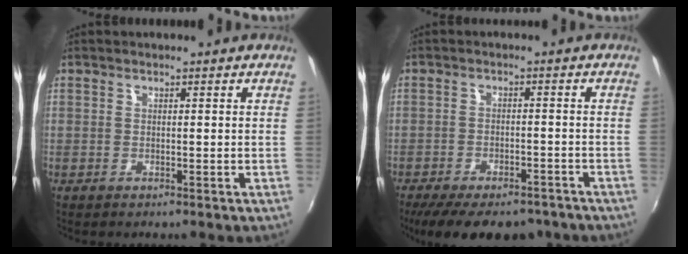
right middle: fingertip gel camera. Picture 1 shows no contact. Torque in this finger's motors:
{"motor_torque": [1.29, -0.85, 0.28, 0.16]}